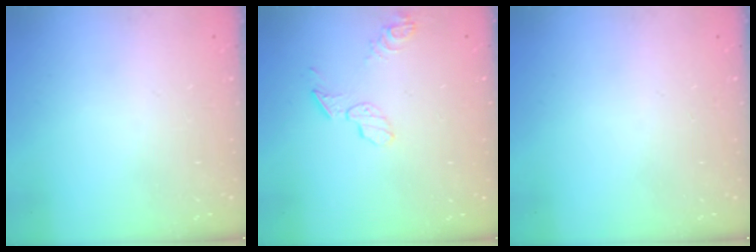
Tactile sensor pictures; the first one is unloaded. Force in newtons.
{"total": 7.4, "press": 7.4, "slide": 0.2}
{"total": 0.0}